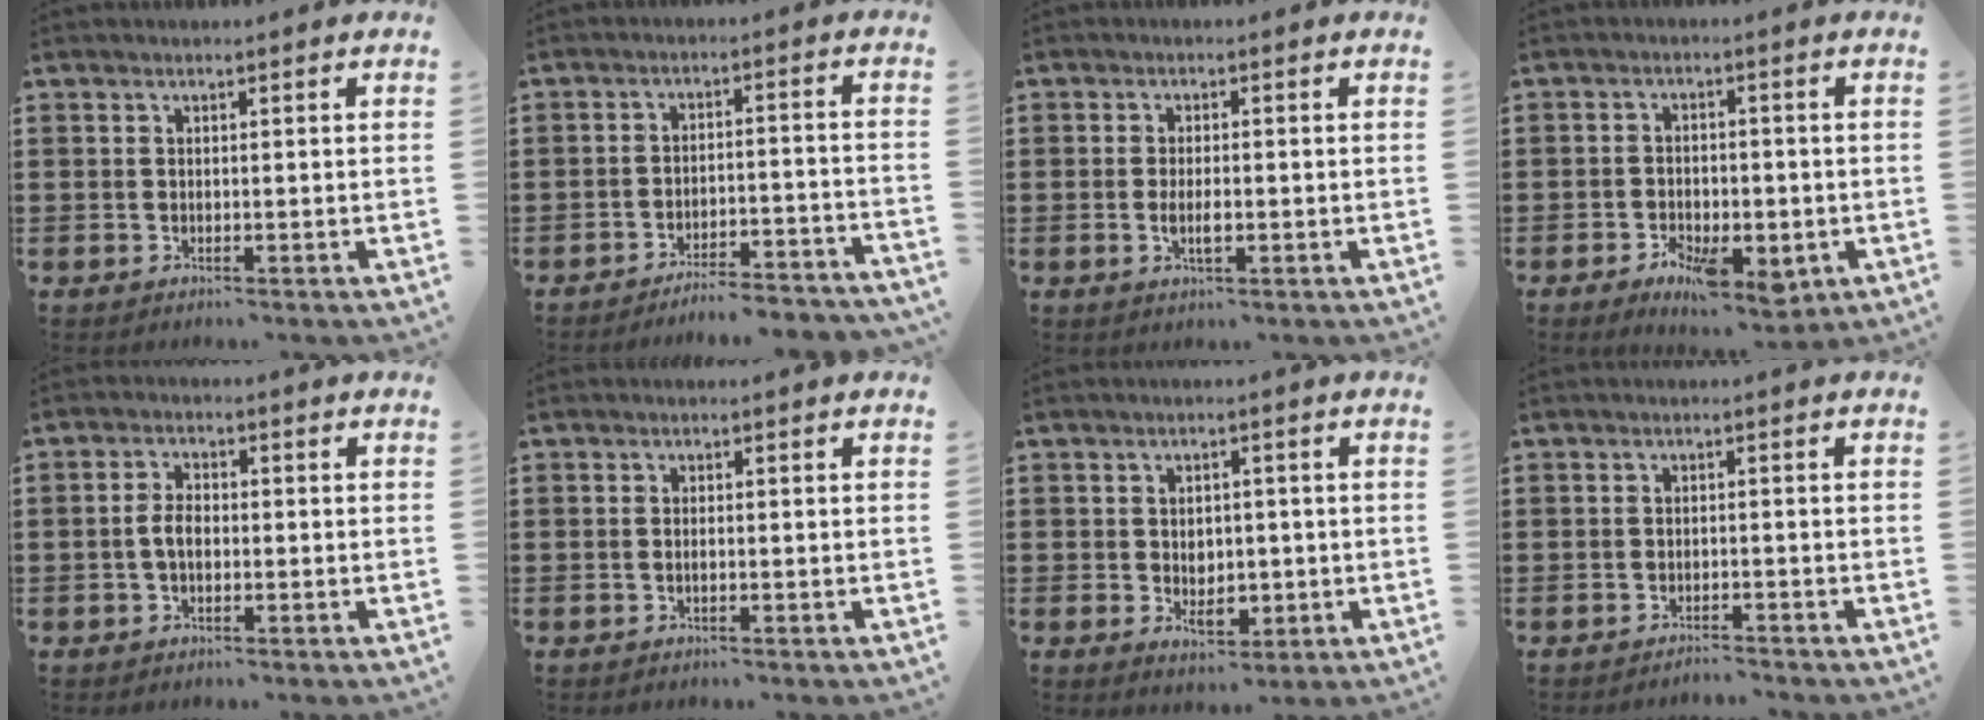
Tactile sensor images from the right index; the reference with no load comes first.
{"total": 4.6, "force": [-4.5, -0.3, 1.0], "torque": [-0.019, -0.005, -0.092]}
{"total": 3.0, "force": [-0.6, 1.0, 2.8], "torque": [-0.051, 0.001, -0.011]}
{"total": 6.6, "force": [-3.0, 3.4, 4.7], "torque": [-0.072, 0.004, -0.050]}
{"total": 3.4, "force": [-0.5, 1.9, 2.8], "torque": [-0.068, 0.000, -0.016]}
{"total": 0.7, "force": [-0.2, 0.2, 0.6], "torque": [-0.013, -0.004, -0.003]}
{"total": 3.3, "force": [-0.2, 2.5, 2.0], "torque": [-0.029, 0.000, -0.010]}
{"total": 1.5, "force": [-1.5, 0.0, -0.1], "torque": [-0.003, 0.003, -0.033]}